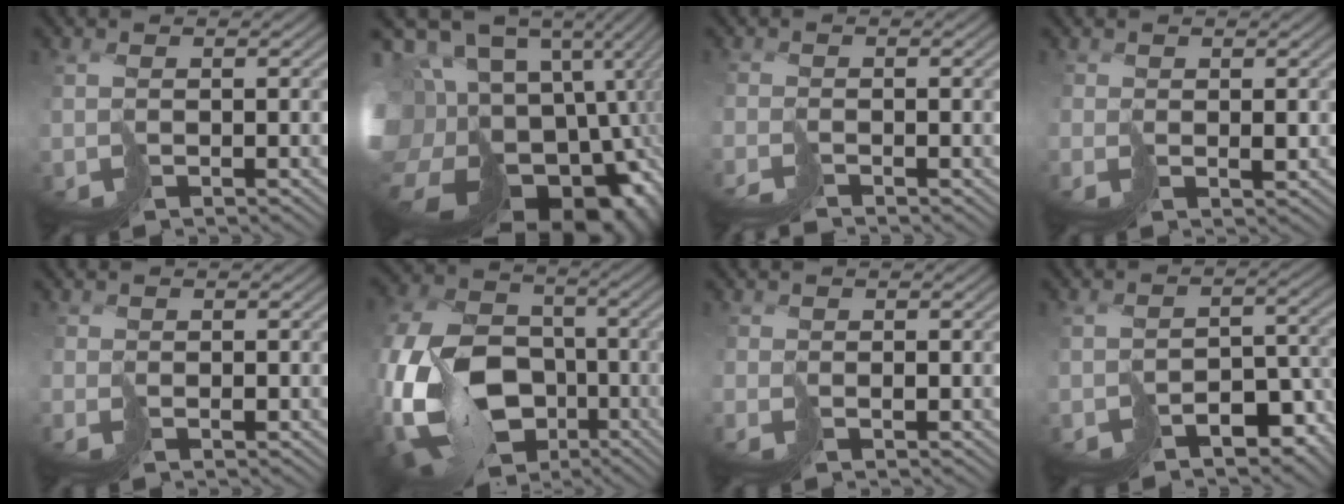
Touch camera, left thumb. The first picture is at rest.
{"total": 19.5, "force": [-3.9, 14.9, 11.9], "torque": [-0.227, -0.018, -0.038]}
{"total": 2.1, "force": [-1.7, -0.8, -1.0], "torque": [0.036, 0.006, -0.035]}
{"total": 1.1, "force": [1.0, 0.3, -0.3], "torque": [0.009, -0.002, 0.023]}
{"total": 0.8, "force": [0.3, 0.1, -0.8], "torque": [0.023, 0.000, 0.007]}
{"total": 18.4, "force": [-5.8, 13.6, 10.8], "torque": [-0.263, -0.044, -0.075]}
{"total": 0.8, "force": [0.4, -0.1, -0.7], "torque": [0.020, 0.002, 0.011]}
{"total": 7.8, "force": [-5.4, 4.1, 3.8], "torque": [-0.057, -0.007, -0.066]}